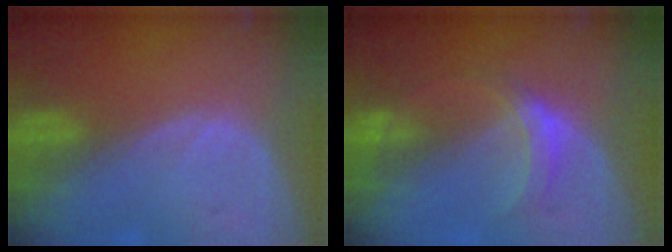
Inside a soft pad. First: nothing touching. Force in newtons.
{"total": 4.5, "press": 4.1, "slide": 1.8}